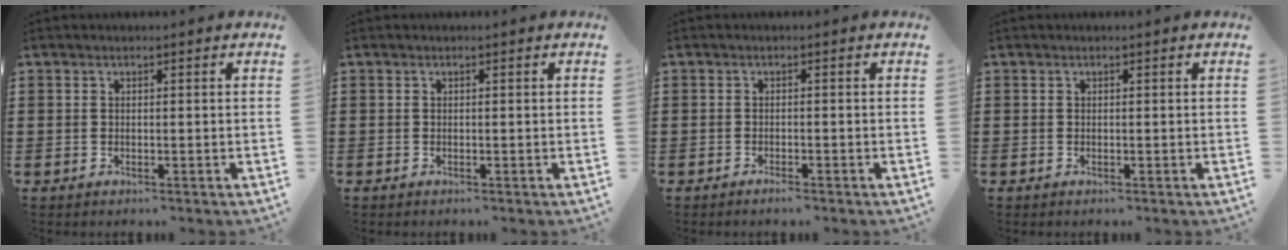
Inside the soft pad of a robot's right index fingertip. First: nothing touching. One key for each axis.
{"total": 0.0}
{"total": 1.0, "fx": -0.9, "fy": 0.1, "fz": 0.4, "tx": -0.010, "ty": -0.002, "tz": -0.017}
{"total": 0.0}